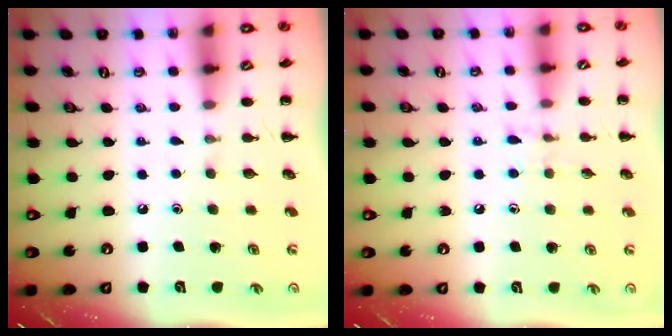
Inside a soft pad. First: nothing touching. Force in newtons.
{"total": 6.6, "press": 6.3, "slide": 1.8}